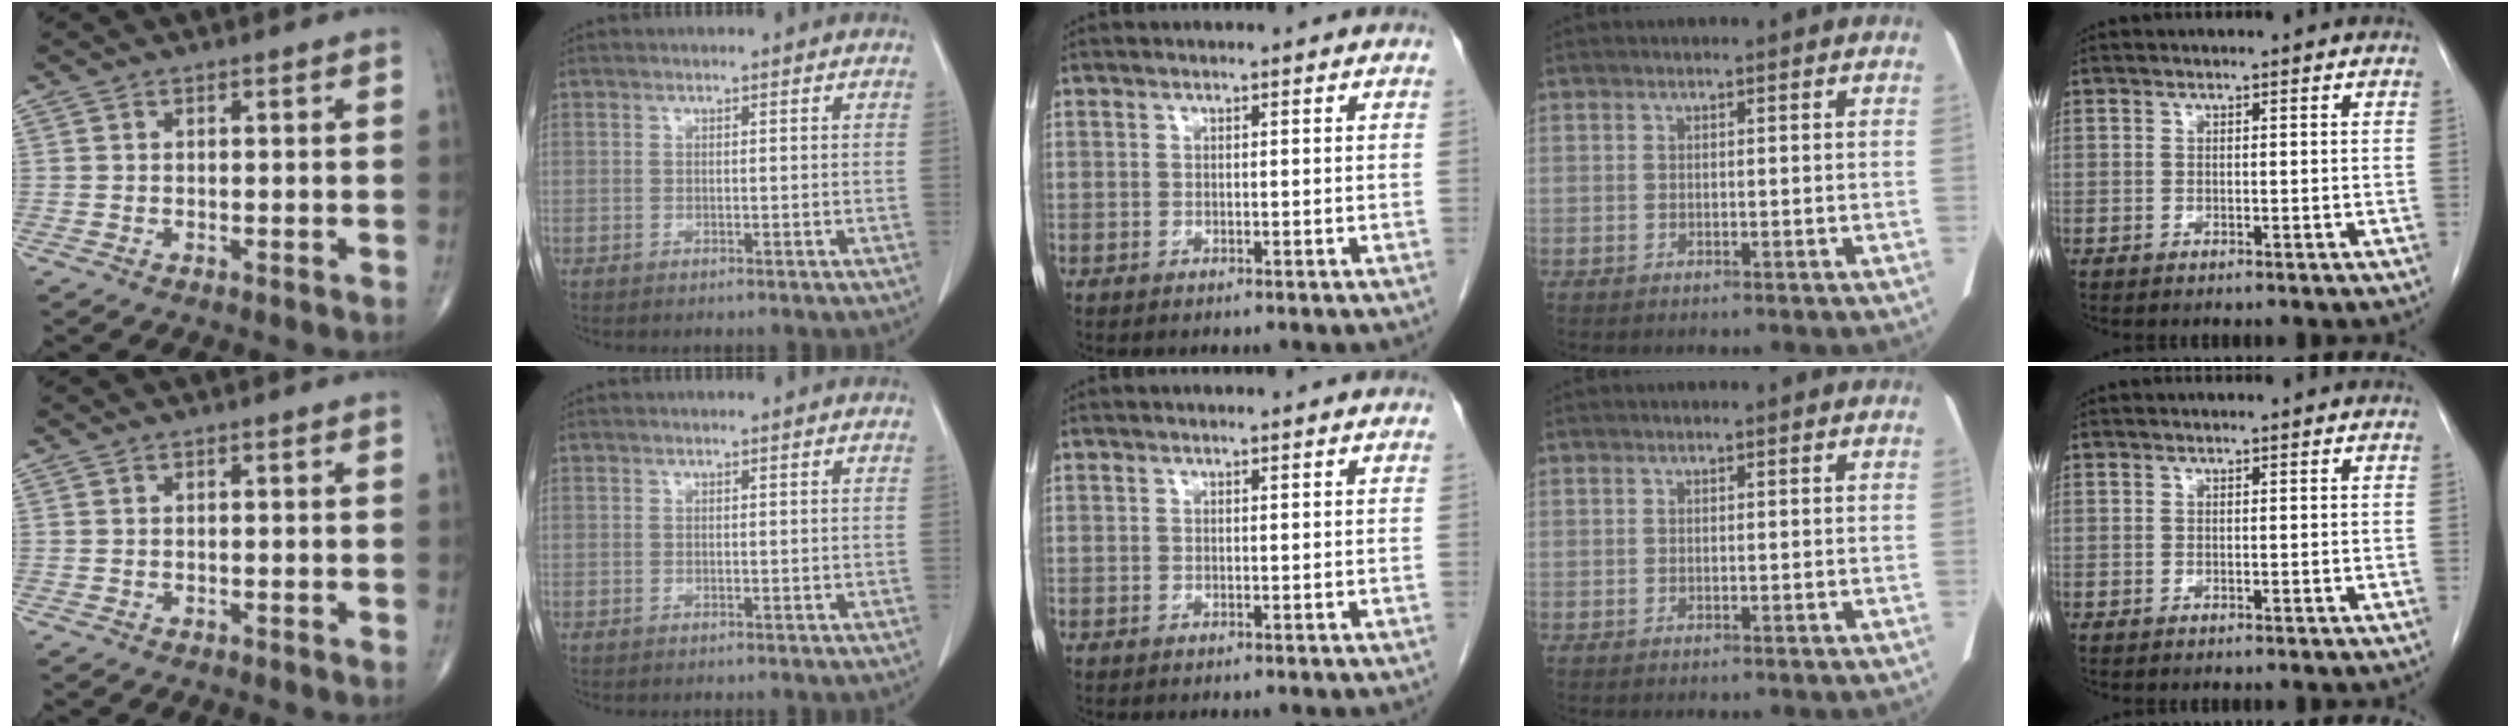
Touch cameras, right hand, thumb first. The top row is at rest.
{}